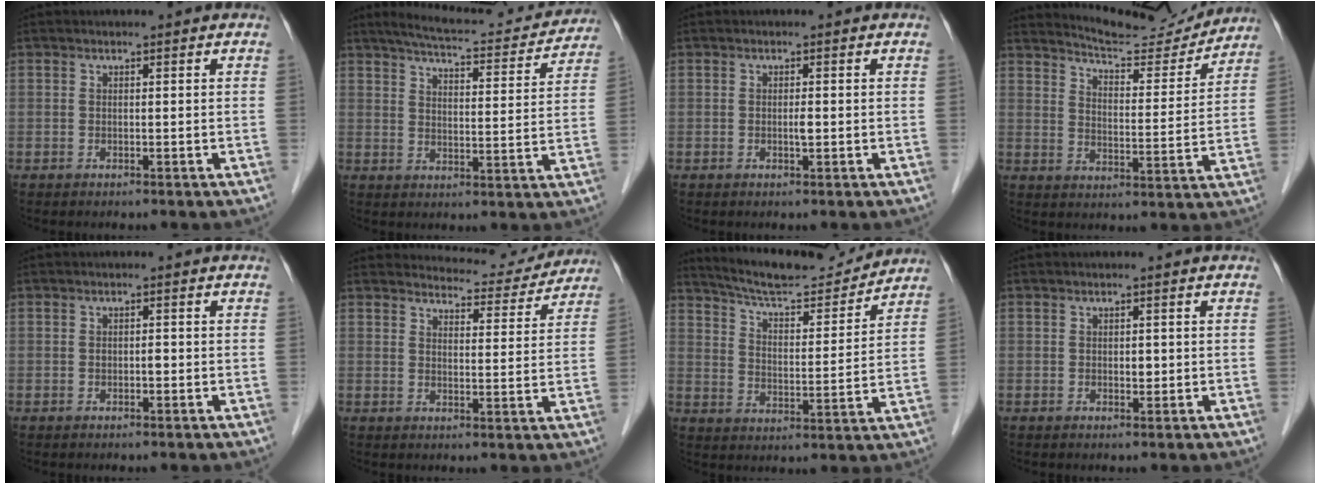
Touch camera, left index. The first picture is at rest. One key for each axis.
{"total": 15.9, "fx": 14.6, "fy": 2.5, "fz": 5.7, "tx": -0.081, "ty": 0.006, "tz": 0.189}
{"total": 0.9, "fx": -0.2, "fy": 0.1, "fz": 0.9, "tx": -0.018, "ty": -0.001, "tz": -0.002}
{"total": 12.9, "fx": 12.7, "fy": 1.2, "fz": 2.2, "tx": -0.032, "ty": -0.014, "tz": 0.175}
{"total": 0.9, "fx": -0.2, "fy": 0.5, "fz": 0.7, "tx": -0.012, "ty": 0.002, "tz": -0.004}
{"total": 9.1, "fx": 9.0, "fy": 1.8, "fz": 0.3, "tx": 0.002, "ty": -0.007, "tz": 0.105}
{"total": 14.5, "fx": 13.8, "fy": 1.6, "fz": 4.0, "tx": -0.071, "ty": -0.001, "tz": 0.214}
{"total": 1.1, "fx": 0.0, "fy": 0.7, "fz": 0.8, "tx": -0.011, "ty": 0.000, "tz": 0.002}